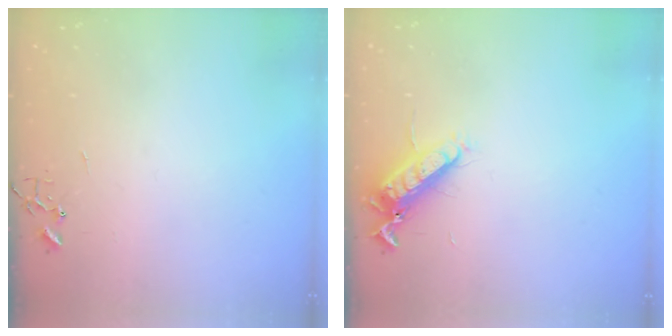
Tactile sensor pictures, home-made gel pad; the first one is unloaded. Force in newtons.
{"total": 13.5, "press": 13.3, "slide": 1.9}